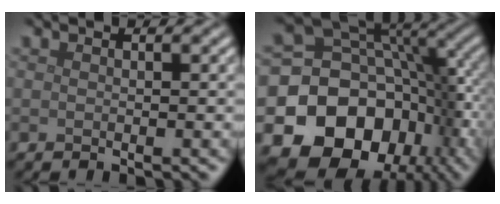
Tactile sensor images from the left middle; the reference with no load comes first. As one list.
[{"total": 16.7, "force": [-5.6, 12.9, 9.0], "torque": [-0.169, -0.026, -0.086]}]